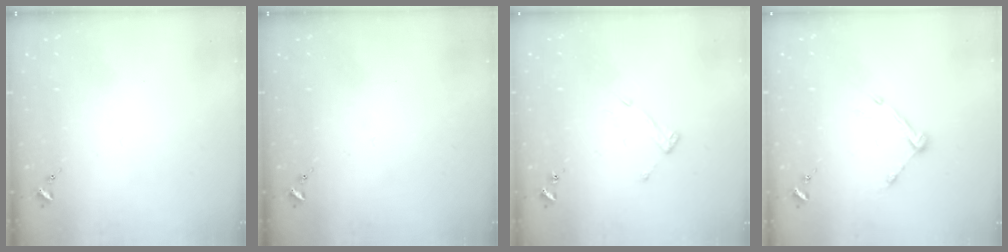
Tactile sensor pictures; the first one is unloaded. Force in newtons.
{"total": 0.0}
{"total": 7.5, "press": 7.5, "slide": 0.5}
{"total": 6.9, "press": 6.9, "slide": 0.3}